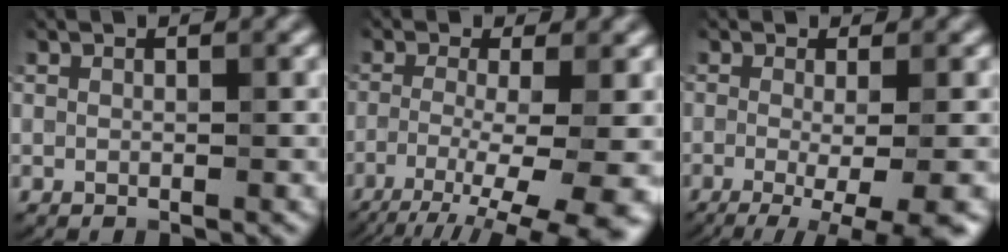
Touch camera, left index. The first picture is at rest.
{"total": 10.1, "force": [-4.9, 3.1, 8.3], "torque": [-0.132, -0.024, -0.068]}
{"total": 8.2, "force": [-2.2, 2.7, 7.4], "torque": [-0.073, -0.007, -0.031]}